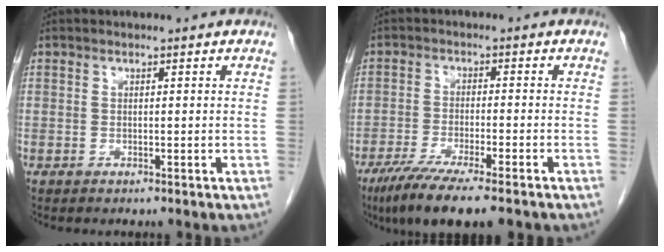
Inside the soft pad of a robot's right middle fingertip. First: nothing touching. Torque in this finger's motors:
{"motor_torque": [1.22, -0.92, 0.19, 0.12]}